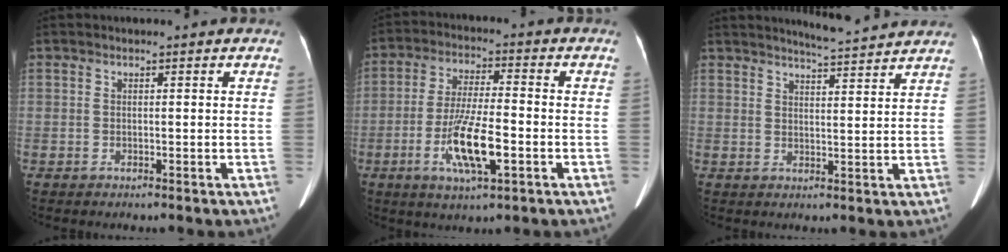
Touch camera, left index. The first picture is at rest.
{"total": 10.3, "force": [-3.5, 1.9, 9.5], "torque": [-0.186, -0.008, -0.062]}
{"total": 6.7, "force": [6.4, -0.3, 1.8], "torque": [-0.041, 0.005, 0.087]}